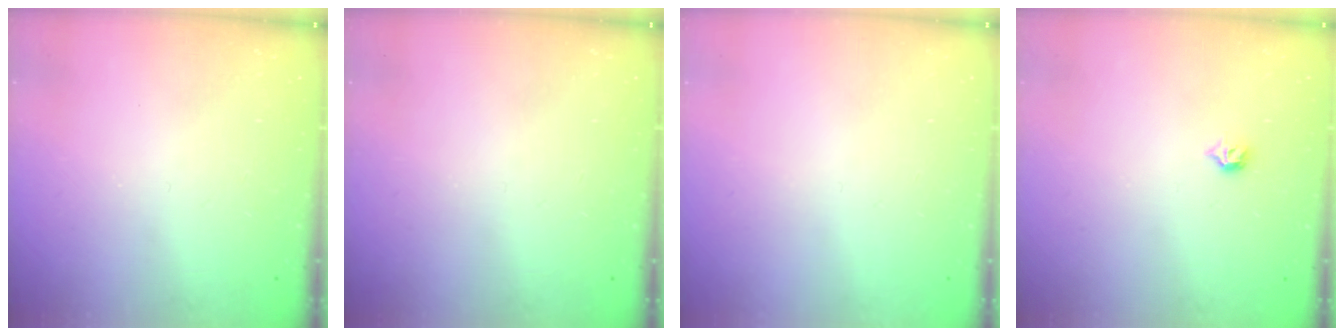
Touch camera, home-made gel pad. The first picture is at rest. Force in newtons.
{"total": 0.0}
{"total": 0.0}
{"total": 4.0, "press": 4.0, "slide": 0.8}